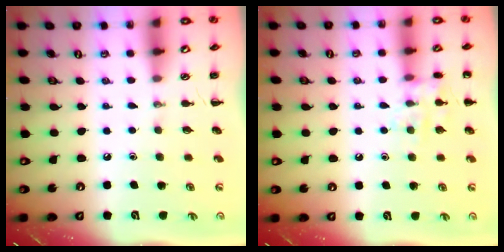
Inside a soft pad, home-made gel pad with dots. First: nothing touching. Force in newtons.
{"total": 9.7, "press": 9.7, "slide": 0.8}